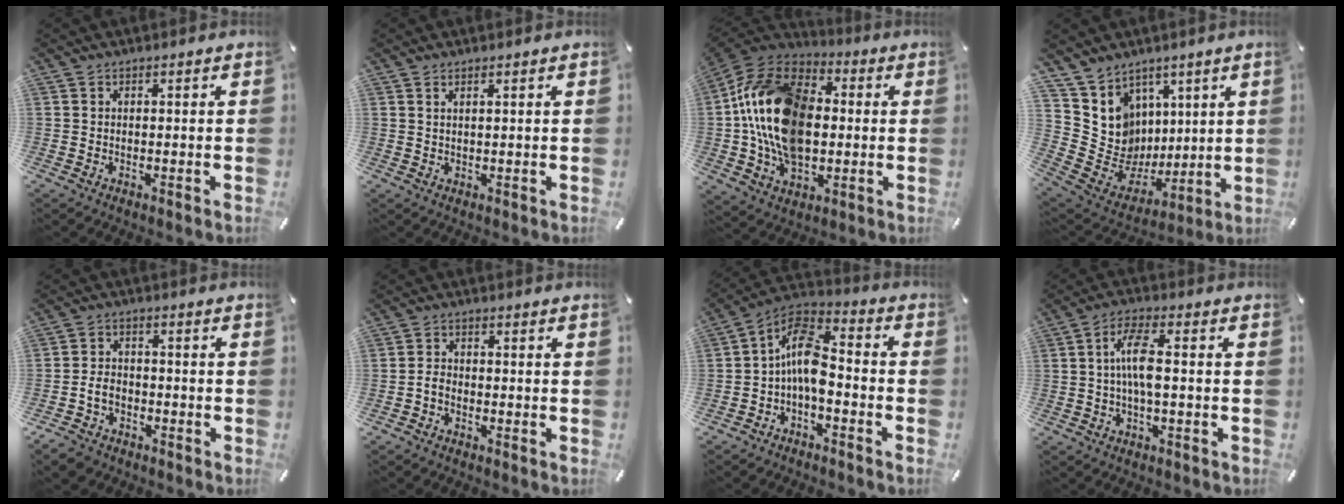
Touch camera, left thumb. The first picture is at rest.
{"total": 1.2, "force": [0.9, -0.1, 0.8], "torque": [-0.015, -0.002, 0.016]}
{"total": 22.2, "force": [0.2, 15.5, 15.8], "torque": [-0.329, 0.016, 0.005]}
{"total": 12.9, "force": [4.0, 12.1, 2.4], "torque": [-0.061, -0.055, 0.095]}
{"total": 5.1, "force": [-2.5, 3.9, 2.2], "torque": [-0.059, 0.010, -0.051]}
{"total": 2.1, "force": [-1.3, 1.3, 1.0], "torque": [-0.021, 0.007, -0.024]}
{"total": 10.9, "force": [-2.0, 6.3, 8.7], "torque": [-0.166, 0.007, -0.035]}
{"total": 7.5, "force": [-0.4, 2.2, 7.2], "torque": [-0.147, 0.002, -0.011]}